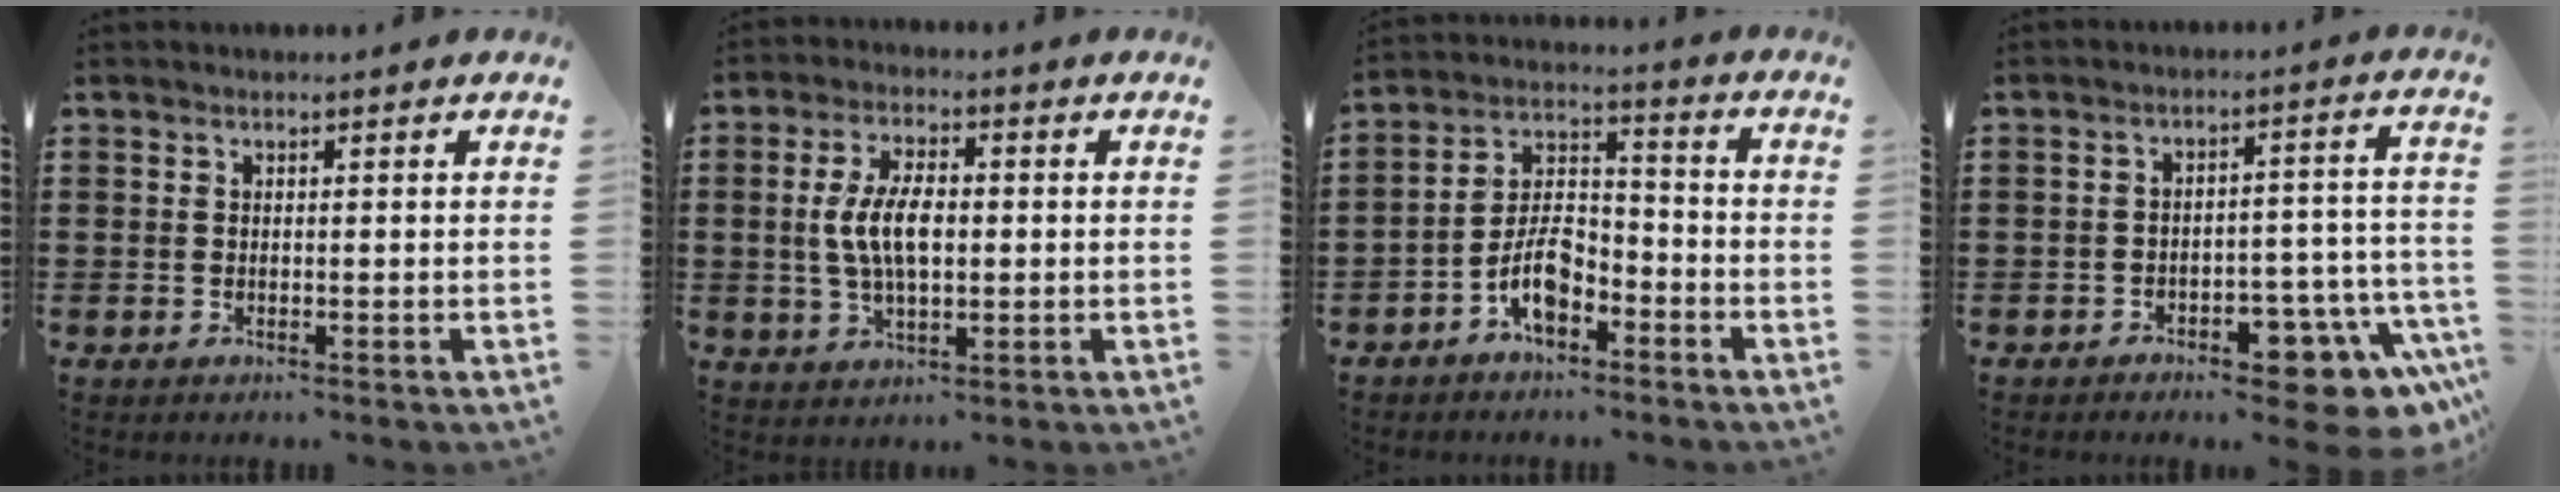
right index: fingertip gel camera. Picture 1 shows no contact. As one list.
[{"total": 7.2, "force": [0.1, 2.9, 6.5], "torque": [-0.141, 0.002, -0.004]}, {"total": 6.6, "force": [-3.9, 3.2, 4.2], "torque": [-0.089, 0.012, -0.075]}, {"total": 7.9, "force": [-6.1, 2.6, 4.3], "torque": [-0.048, 0.012, -0.109]}]